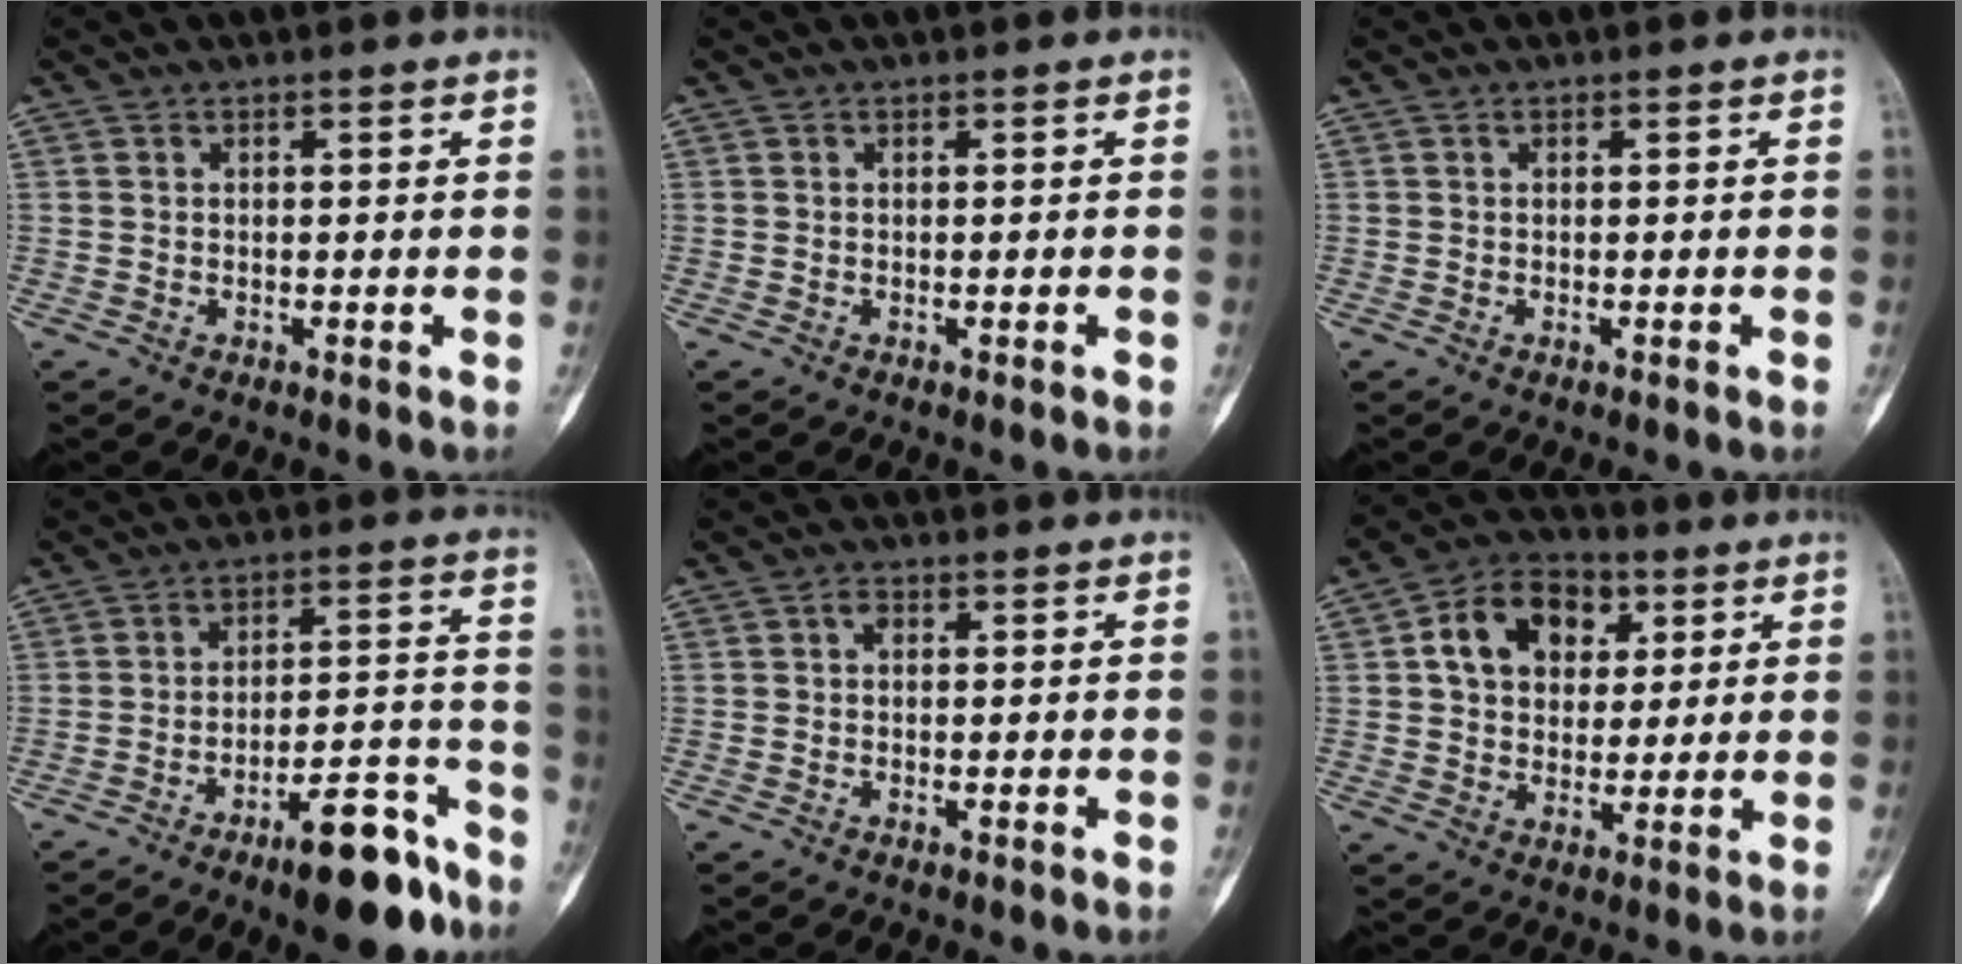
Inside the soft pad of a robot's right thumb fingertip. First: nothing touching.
{"total": 0.5, "force": [-0.2, 0.1, 0.5], "torque": [-0.005, 0.000, -0.001]}
{"total": 0.0}
{"total": 13.6, "force": [-9.3, 4.1, 9.0], "torque": [-0.111, 0.082, -0.145]}
{"total": 1.3, "force": [0.1, 0.9, 0.9], "torque": [-0.011, 0.007, -0.004]}
{"total": 12.5, "force": [3.6, 9.4, 7.5], "torque": [-0.089, 0.004, 0.054]}